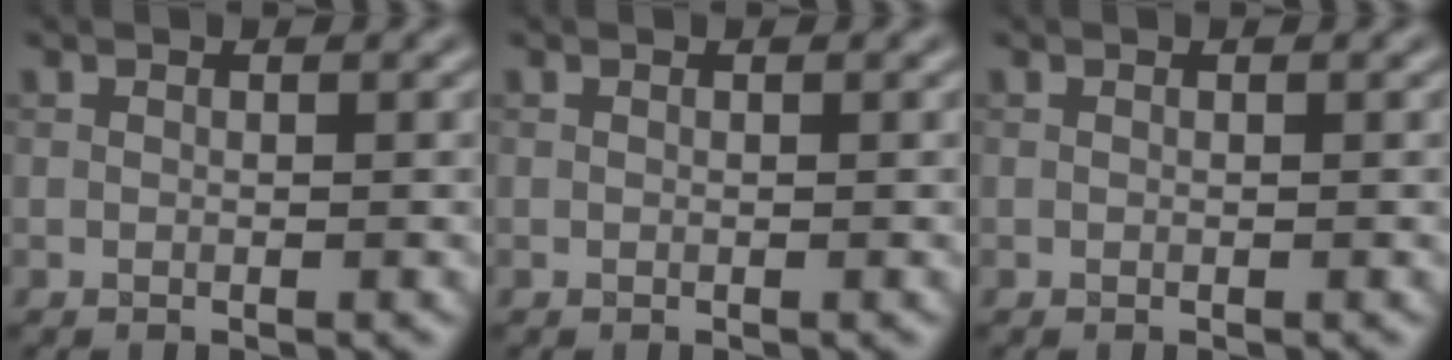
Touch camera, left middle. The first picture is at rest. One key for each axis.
{"total": 0.0}
{"total": 0.0}